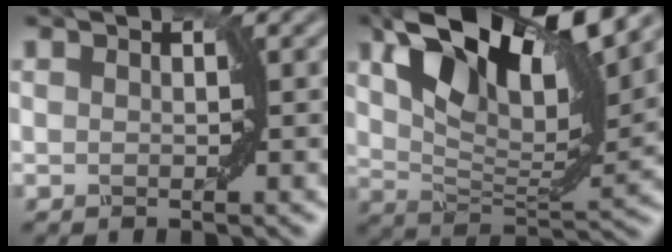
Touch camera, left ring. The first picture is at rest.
{"total": 11.8, "force": [6.6, 4.2, 8.8], "torque": [-0.162, 0.012, 0.124]}